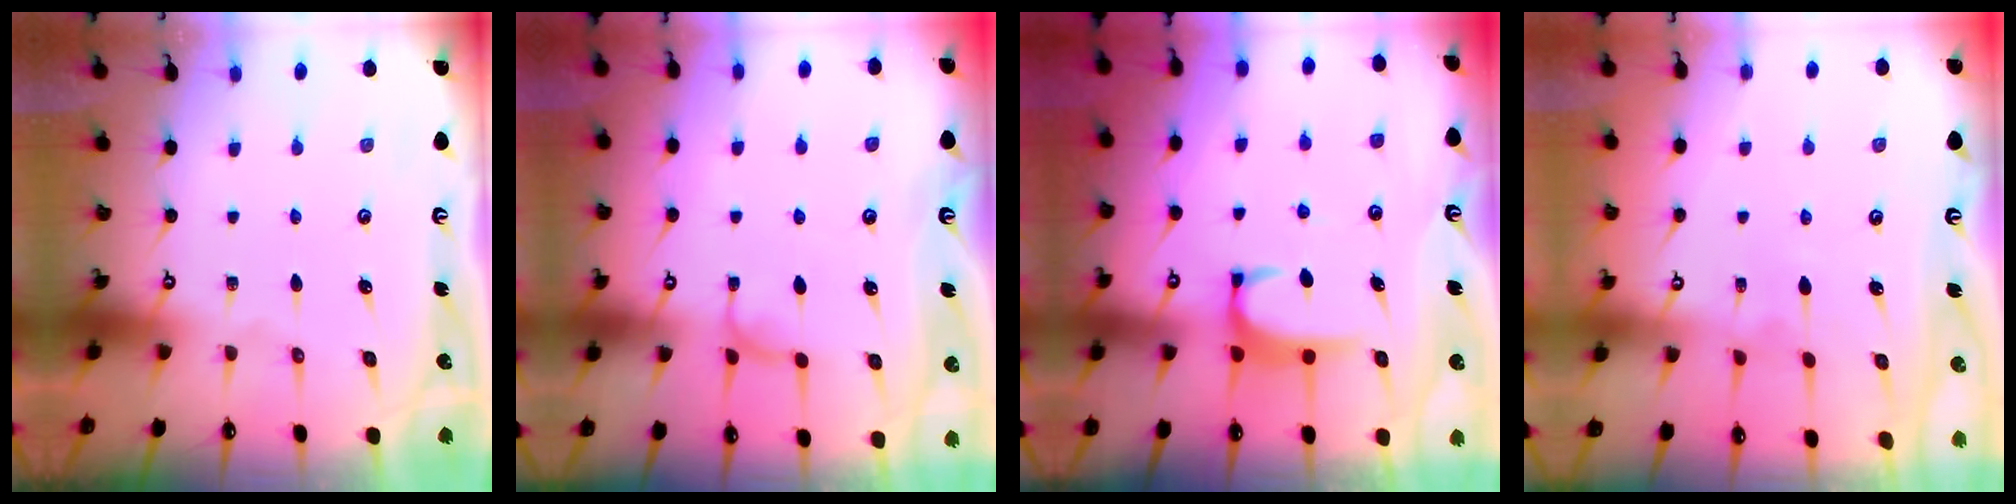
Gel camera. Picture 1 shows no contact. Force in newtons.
{"total": 1.1, "press": 0.9, "slide": 0.5}
{"total": 2.0, "press": 1.9, "slide": 0.5}
{"total": 2.9, "press": 2.8, "slide": 0.5}